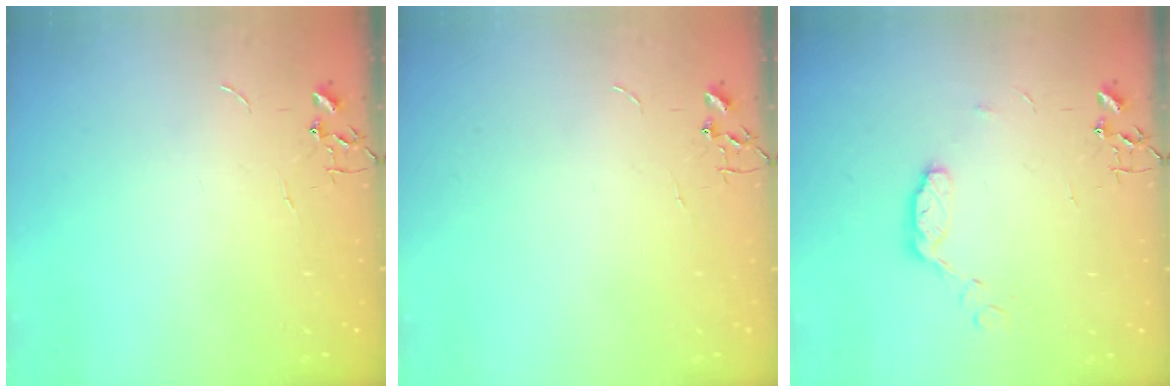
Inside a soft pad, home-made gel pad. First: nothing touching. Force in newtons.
{"total": 0.0}
{"total": 8.0, "press": 8.0, "slide": 0.5}